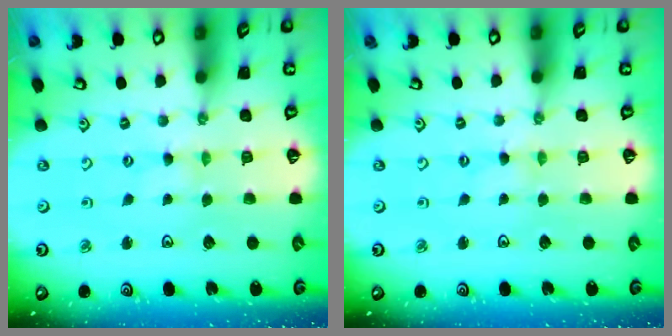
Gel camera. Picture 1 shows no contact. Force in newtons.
{"total": 0.6, "press": 0.5, "slide": 0.1}